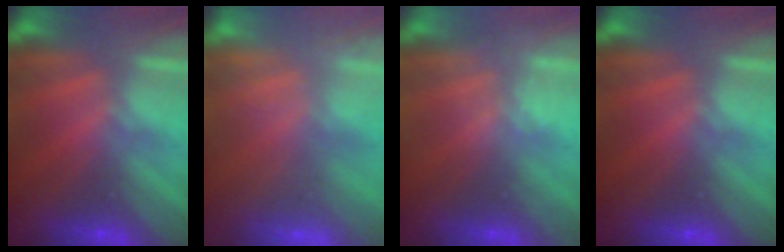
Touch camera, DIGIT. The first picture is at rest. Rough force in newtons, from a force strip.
{"total": 1.9}
{"total": 2.2}
{"total": 0.0}